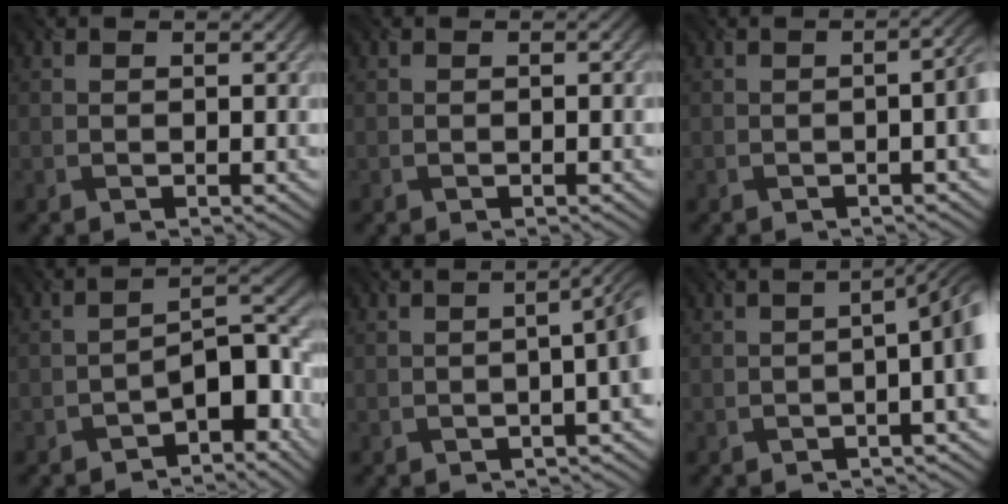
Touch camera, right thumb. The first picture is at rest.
{"total": 0.0}
{"total": 3.1, "force": [-0.5, 0.9, 3.0], "torque": [-0.036, 0.008, -0.008]}
{"total": 7.5, "force": [-4.6, 2.8, 5.1], "torque": [-0.060, 0.009, -0.084]}
{"total": 5.1, "force": [-0.8, 1.7, 4.8], "torque": [-0.045, 0.005, -0.011]}
{"total": 5.4, "force": [-0.9, 1.6, 5.0], "torque": [-0.055, 0.004, -0.020]}